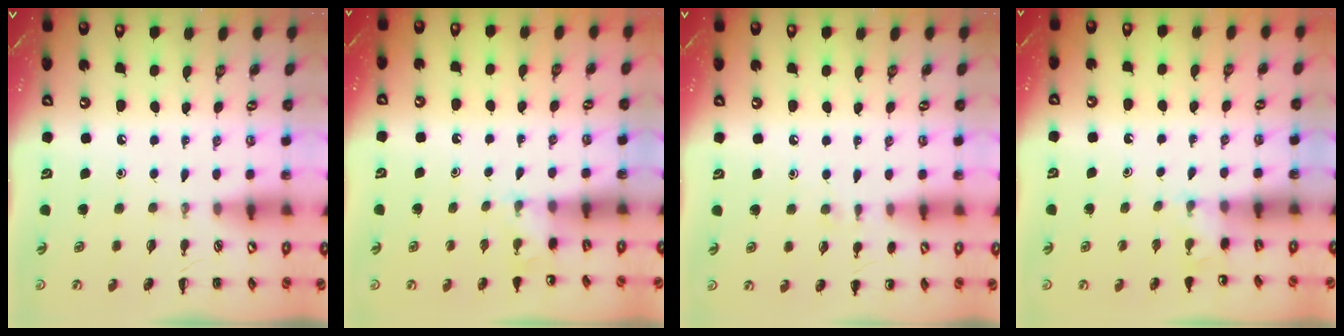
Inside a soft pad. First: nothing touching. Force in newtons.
{"total": 2.2, "press": 2.2, "slide": 0.6}
{"total": 5.6, "press": 5.3, "slide": 1.7}
{"total": 2.2, "press": 2.2, "slide": 0.6}